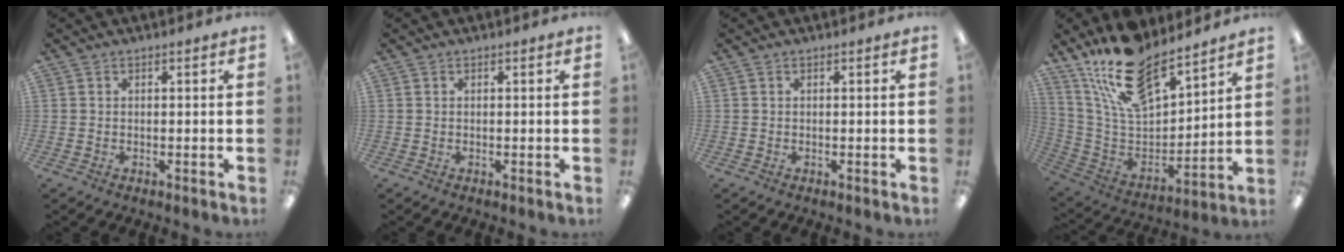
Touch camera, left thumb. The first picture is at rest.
{"total": 0.0}
{"total": 0.0}
{"total": 19.1, "force": [15.0, 7.6, 9.1], "torque": [-0.180, -0.088, 0.268]}